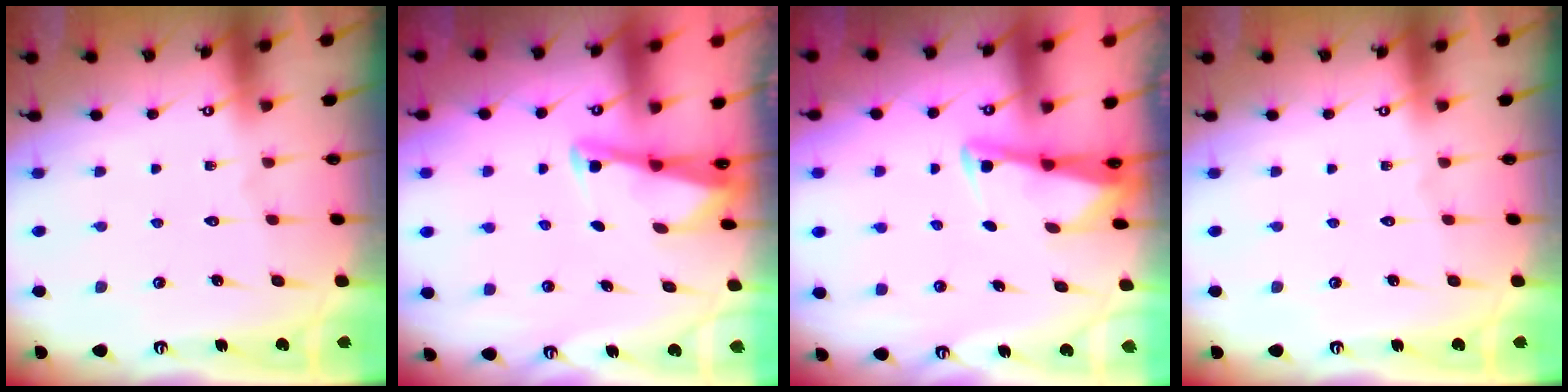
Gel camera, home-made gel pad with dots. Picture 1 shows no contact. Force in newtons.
{"total": 2.6, "press": 2.6, "slide": 0.1}
{"total": 2.7, "press": 2.7, "slide": 0.2}
{"total": 0.0}